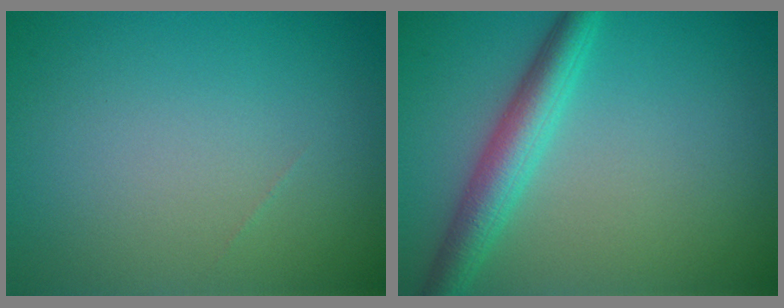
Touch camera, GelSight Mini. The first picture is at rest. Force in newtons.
{"total": 4.2, "press": 4.2, "slide": 0.1}